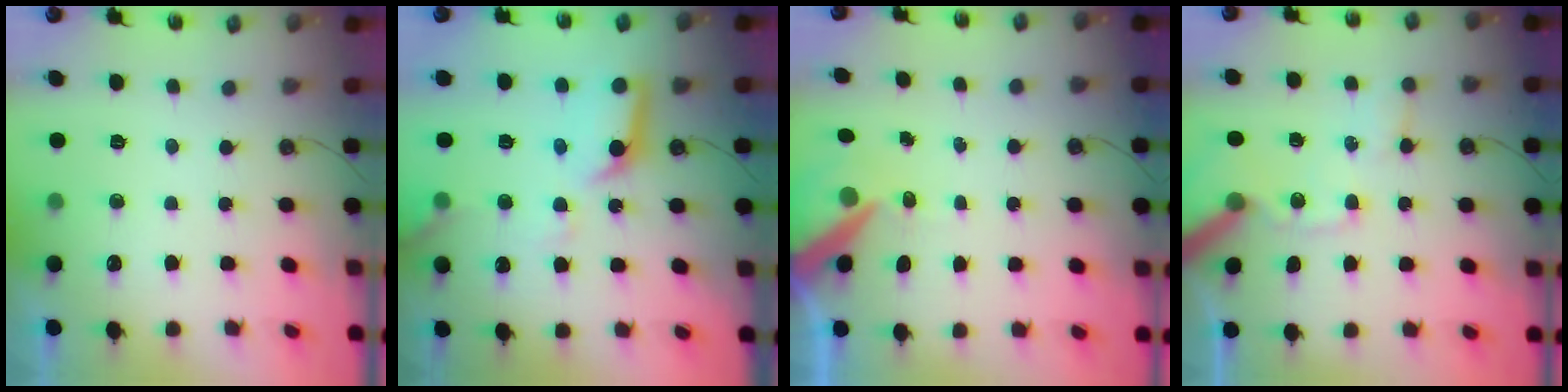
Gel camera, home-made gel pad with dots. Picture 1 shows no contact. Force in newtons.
{"total": 14.1, "press": 14.1, "slide": 1.3}
{"total": 8.5, "press": 8.4, "slide": 1.2}
{"total": 12.4, "press": 12.3, "slide": 1.8}